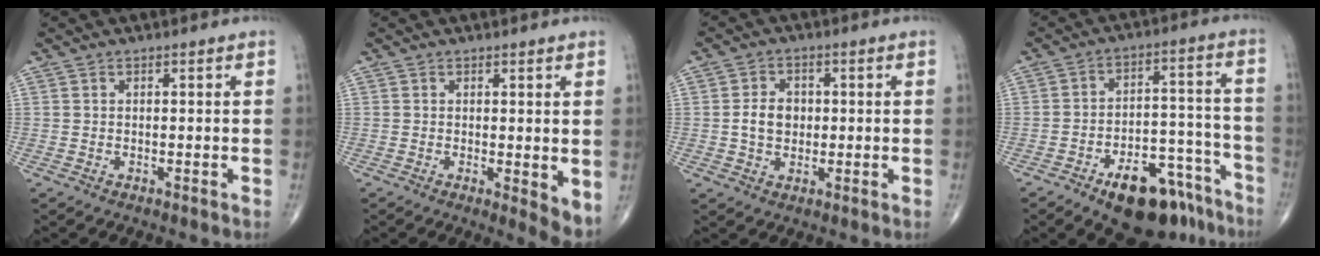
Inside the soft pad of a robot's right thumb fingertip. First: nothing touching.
{"total": 4.4, "force": [0.1, 1.5, 4.2], "torque": [-0.056, -0.014, 0.002]}
{"total": 5.3, "force": [0.0, 4.1, 3.4], "torque": [-0.047, 0.006, -0.002]}
{"total": 16.2, "force": [-10.9, 7.6, 9.4], "torque": [-0.095, 0.090, -0.158]}